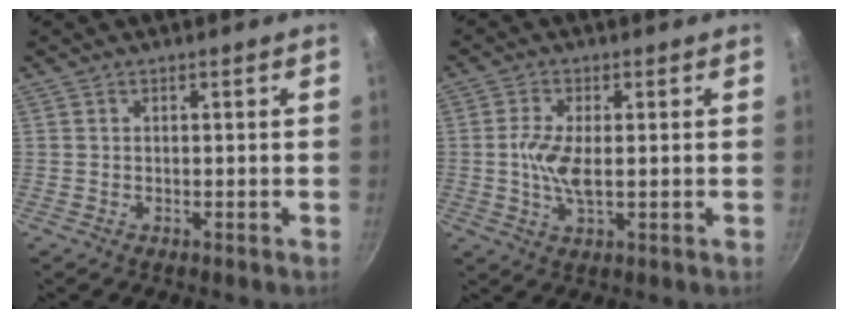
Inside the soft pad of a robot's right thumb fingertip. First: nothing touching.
{"total": 6.3, "force": [0.0, 2.6, 5.8], "torque": [-0.130, -0.006, -0.003]}